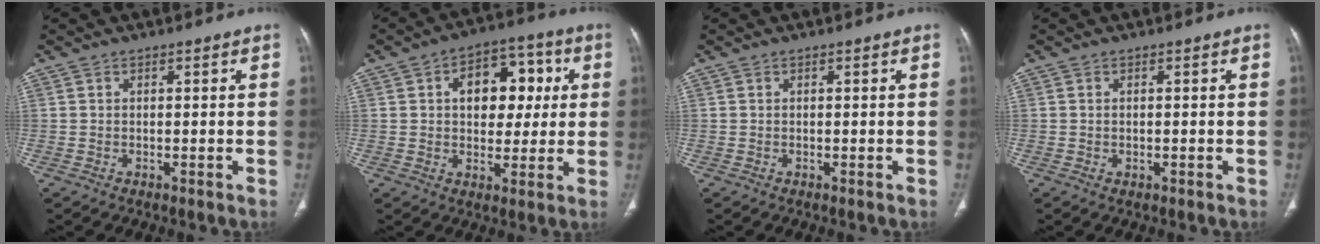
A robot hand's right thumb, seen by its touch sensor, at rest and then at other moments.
{"total": 12.9, "force": [2.5, 8.8, 9.1], "torque": [-0.081, 0.017, 0.034]}
{"total": 0.0}
{"total": 0.6, "force": [-0.2, 0.3, 0.5], "torque": [-0.015, -0.001, 0.000]}